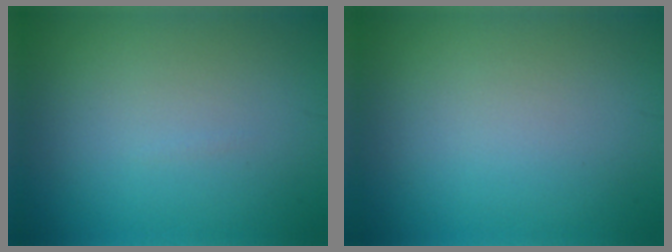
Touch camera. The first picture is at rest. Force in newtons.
{"total": 0.0}